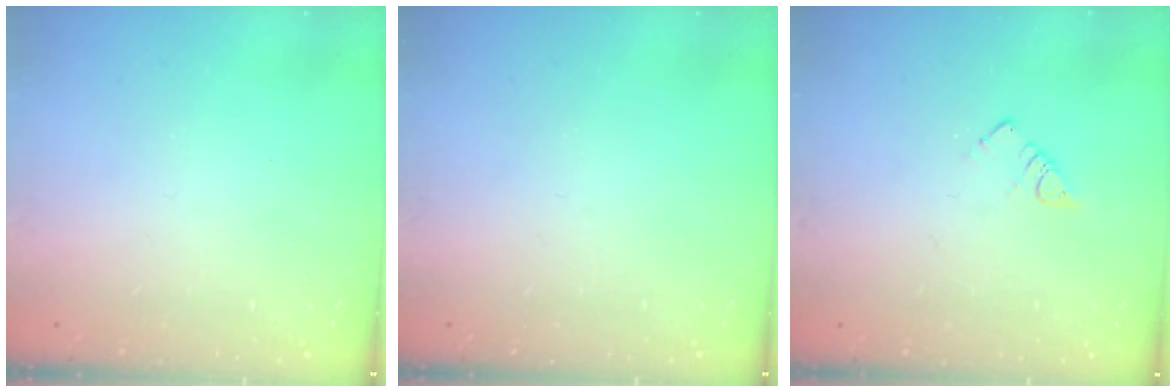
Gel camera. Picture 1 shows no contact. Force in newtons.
{"total": 0.0}
{"total": 2.9, "press": 2.9, "slide": 0.5}